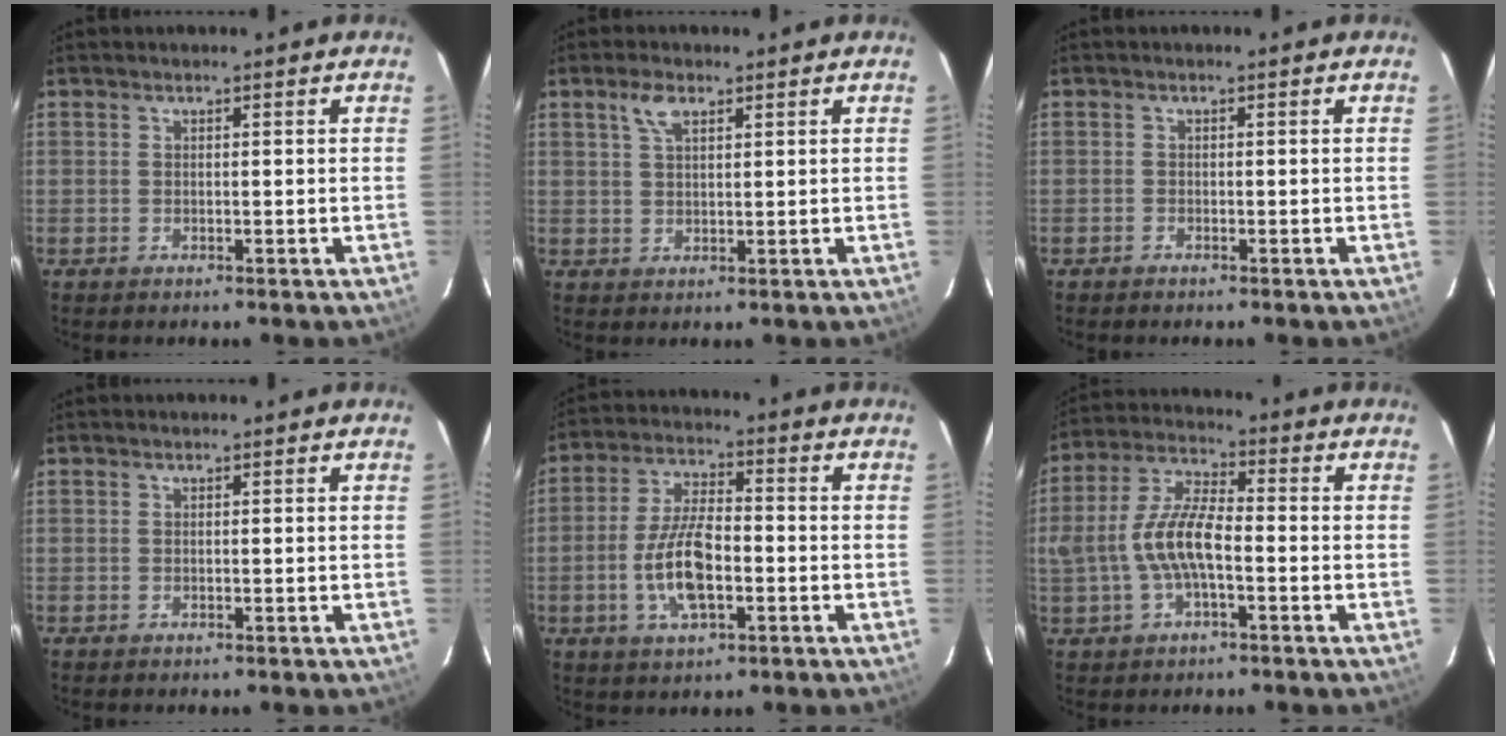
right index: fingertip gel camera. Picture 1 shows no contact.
{"total": 3.5, "force": [2.0, 1.6, 2.4], "torque": [-0.047, 0.008, 0.038]}
{"total": 0.6, "force": [-0.5, 0.2, 0.0], "torque": [0.000, 0.003, -0.012]}
{"total": 0.0}
{"total": 10.5, "force": [-2.8, 4.2, 9.2], "torque": [-0.186, 0.004, -0.050]}
{"total": 10.2, "force": [-2.1, 4.0, 9.2], "torque": [-0.193, 0.011, -0.037]}